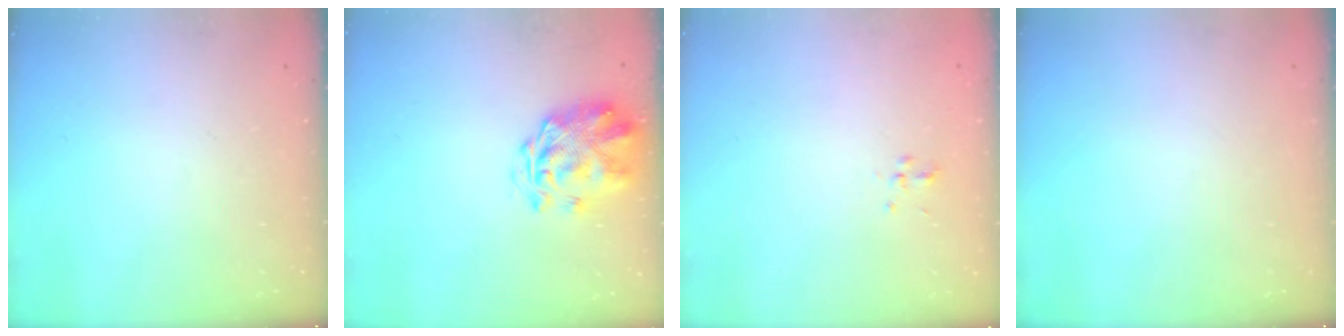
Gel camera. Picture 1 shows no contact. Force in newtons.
{"total": 3.2, "press": 2.8, "slide": 1.5}
{"total": 2.0, "press": 1.8, "slide": 0.8}
{"total": 0.0}